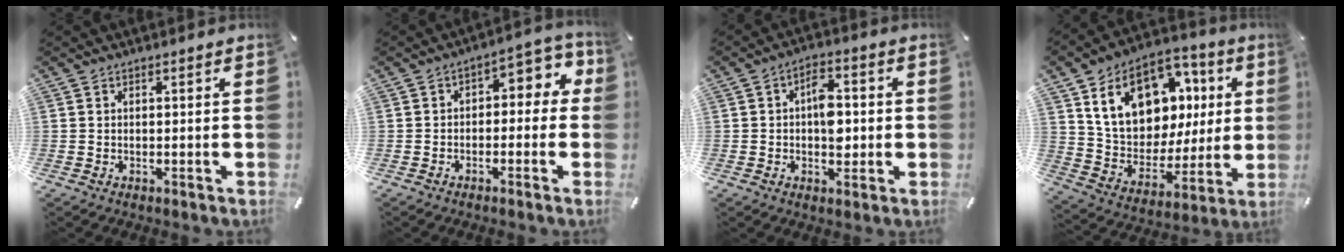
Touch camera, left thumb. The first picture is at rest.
{"total": 5.9, "force": [-0.4, 4.1, 4.2], "torque": [-0.055, 0.003, -0.015]}
{"total": 7.2, "force": [-0.1, 4.7, 5.5], "torque": [-0.061, -0.001, -0.008]}
{"total": 19.4, "force": [7.2, 14.2, 11.0], "torque": [-0.187, -0.027, 0.138]}